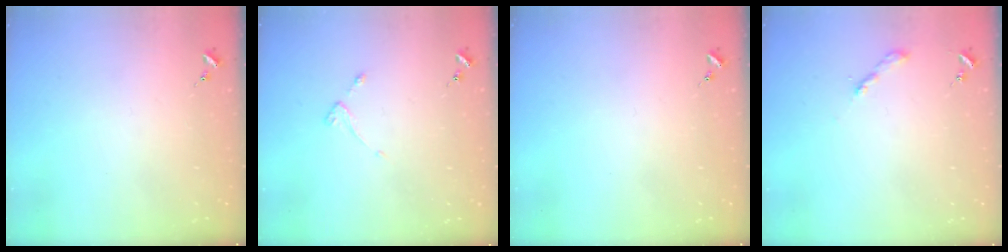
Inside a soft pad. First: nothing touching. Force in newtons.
{"total": 2.6, "press": 2.6, "slide": 0.5}
{"total": 0.0}
{"total": 2.0, "press": 2.0, "slide": 0.2}